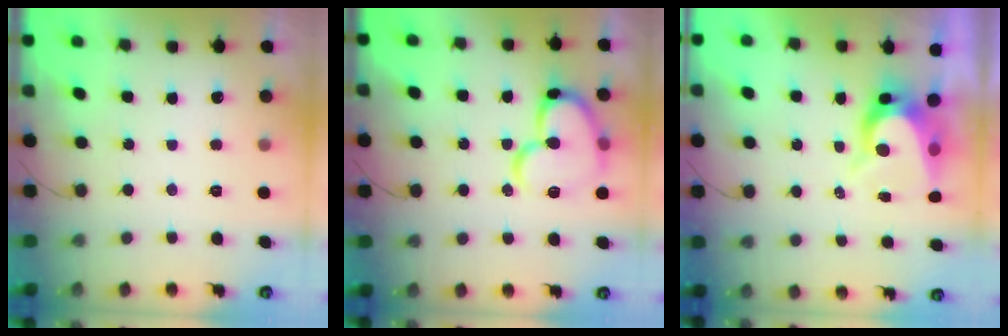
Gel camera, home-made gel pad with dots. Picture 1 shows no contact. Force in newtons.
{"total": 18.2, "press": 18.1, "slide": 2.0}
{"total": 8.7, "press": 8.6, "slide": 0.5}